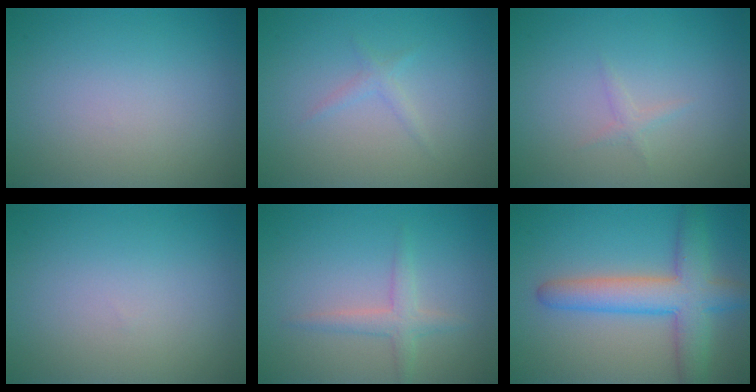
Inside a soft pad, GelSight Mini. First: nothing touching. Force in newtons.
{"total": 0.9, "press": 0.9, "slide": 0.0}
{"total": 0.7, "press": 0.7, "slide": 0.0}
{"total": 0.0}
{"total": 1.9, "press": 1.9, "slide": 0.2}
{"total": 6.4, "press": 6.4, "slide": 0.3}